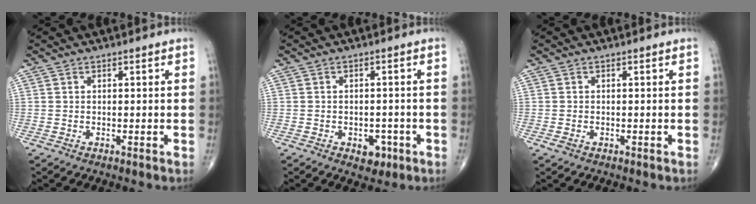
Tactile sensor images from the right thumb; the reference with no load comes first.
{"total": 3.8, "force": [-1.7, 2.6, 2.2], "torque": [-0.011, 0.007, -0.019]}
{"total": 1.1, "force": [-0.4, 0.8, 0.6], "torque": [-0.014, 0.001, -0.007]}